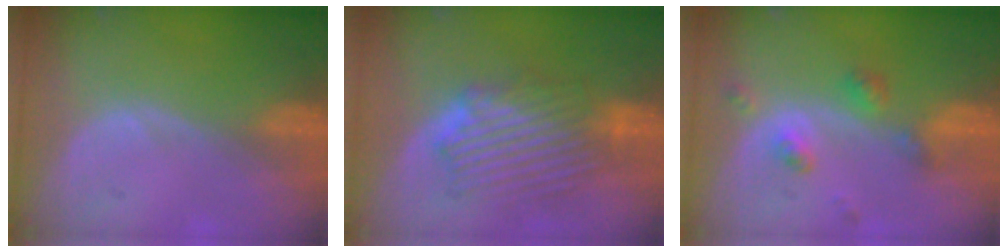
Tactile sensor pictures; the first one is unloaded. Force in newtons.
{"total": 8.8, "press": 8.3, "slide": 2.8}
{"total": 5.1, "press": 4.4, "slide": 2.5}